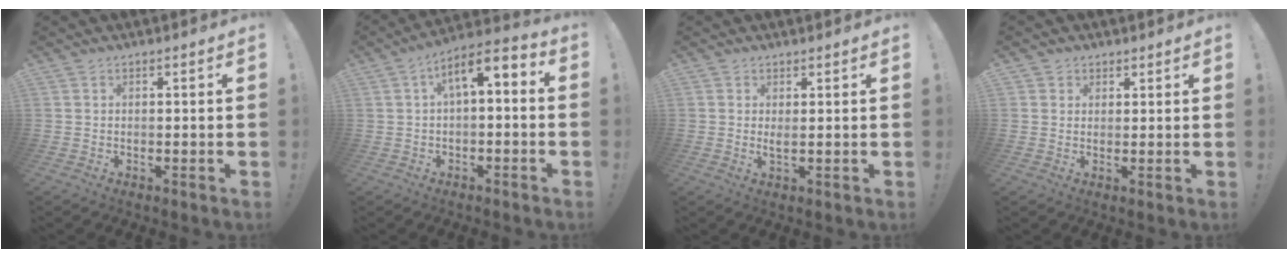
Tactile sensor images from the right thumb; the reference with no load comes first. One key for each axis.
{"total": 6.9, "fx": 1.6, "fy": 2.8, "fz": 6.1, "tx": -0.101, "ty": -0.007, "tz": 0.030}
{"total": 1.7, "fx": 1.0, "fy": 0.2, "fz": 1.3, "tx": -0.012, "ty": -0.010, "tz": 0.015}
{"total": 2.7, "fx": 1.5, "fy": 2.2, "fz": 0.3, "tx": 0.003, "ty": -0.005, "tz": 0.026}